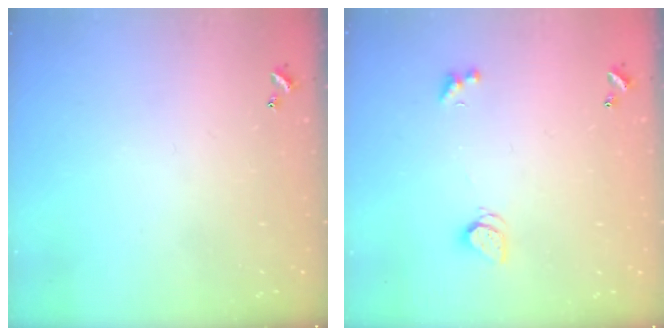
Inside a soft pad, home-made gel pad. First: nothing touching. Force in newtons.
{"total": 2.0, "press": 2.0, "slide": 0.3}